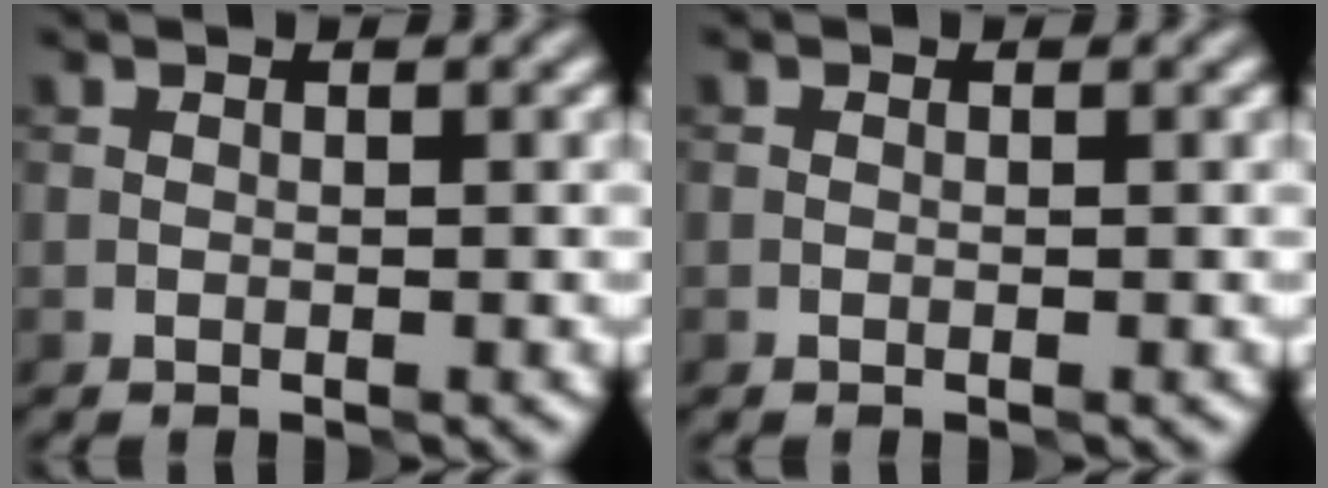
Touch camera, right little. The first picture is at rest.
{"total": 0.0}